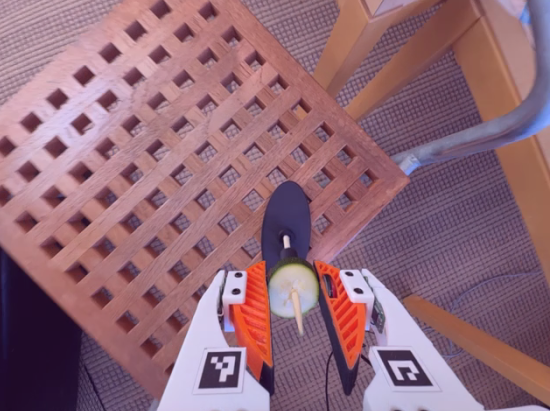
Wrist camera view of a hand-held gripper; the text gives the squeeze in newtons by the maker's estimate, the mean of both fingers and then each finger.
{"total": 7.9, "left": 7.8, "right": 8.1}